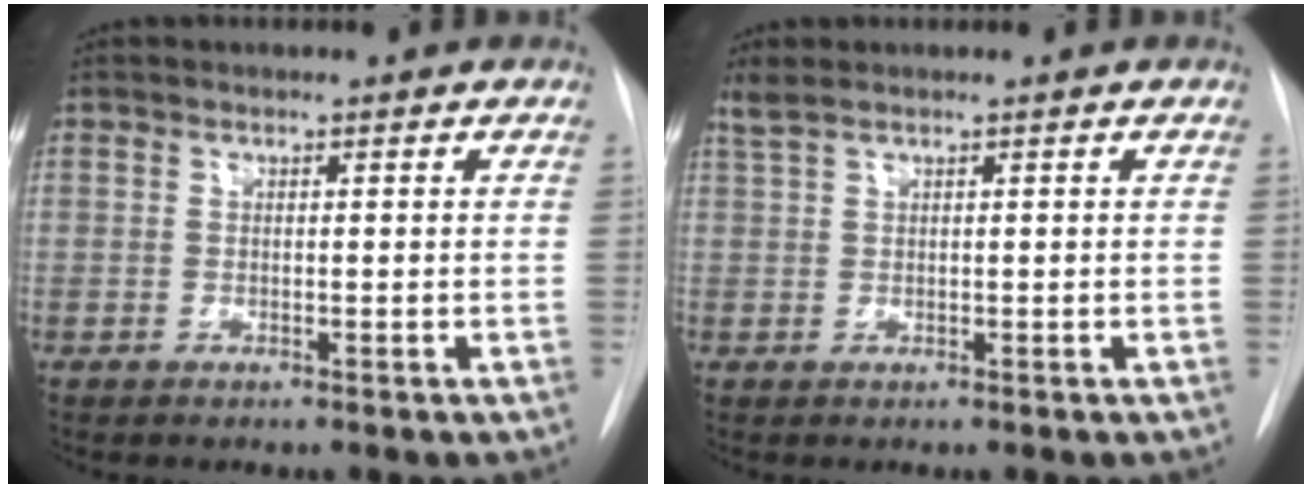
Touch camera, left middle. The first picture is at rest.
{"total": 1.8, "force": [1.4, 0.1, 1.2], "torque": [-0.038, 0.022, 0.035]}